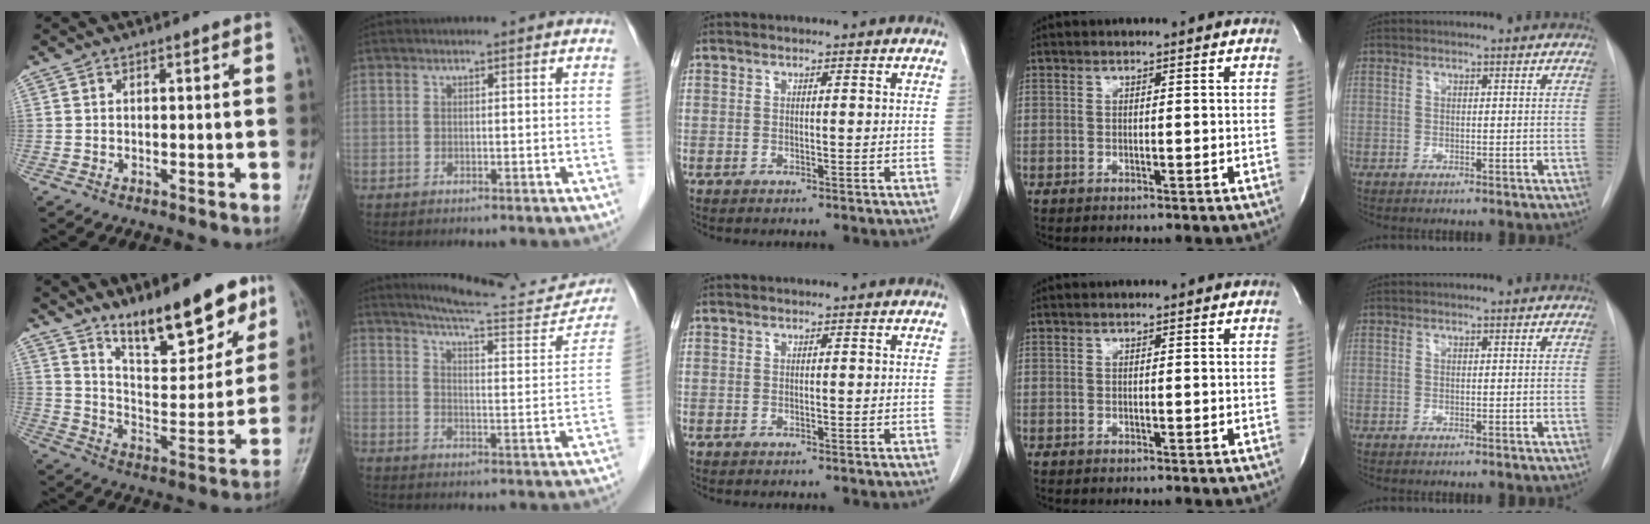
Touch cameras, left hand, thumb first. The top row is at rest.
{"thumb": {"total": 17.1, "force": [12.1, 5.9, 10.6], "torque": [-0.111, -0.083, 0.203]}, "index": {"total": 17.4, "force": [16.6, 1.6, 5.1], "torque": [-0.069, -0.047, 0.210]}}